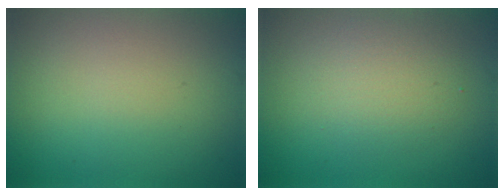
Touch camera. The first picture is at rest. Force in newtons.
{"total": 2.7, "press": 2.7, "slide": 0.0}